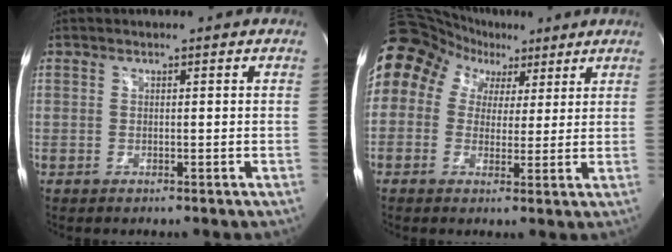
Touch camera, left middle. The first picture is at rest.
{"total": 14.4, "force": [7.1, 11.4, 5.2], "torque": [-0.112, 0.085, 0.125]}